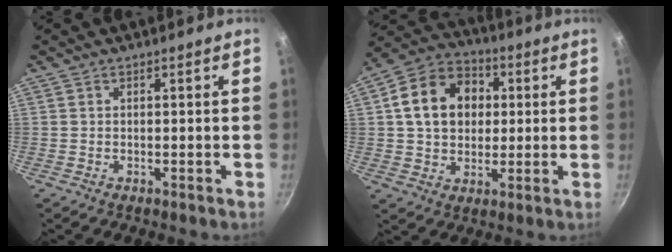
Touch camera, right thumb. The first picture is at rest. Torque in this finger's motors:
{"motor_torque": [-0.12, 0.67, 0.10, -0.05, 0.13]}